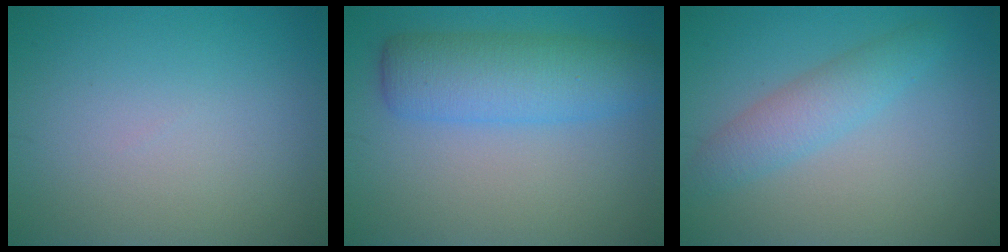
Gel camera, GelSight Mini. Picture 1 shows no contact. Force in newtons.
{"total": 6.0, "press": 6.0, "slide": 0.1}
{"total": 3.1, "press": 3.0, "slide": 0.1}